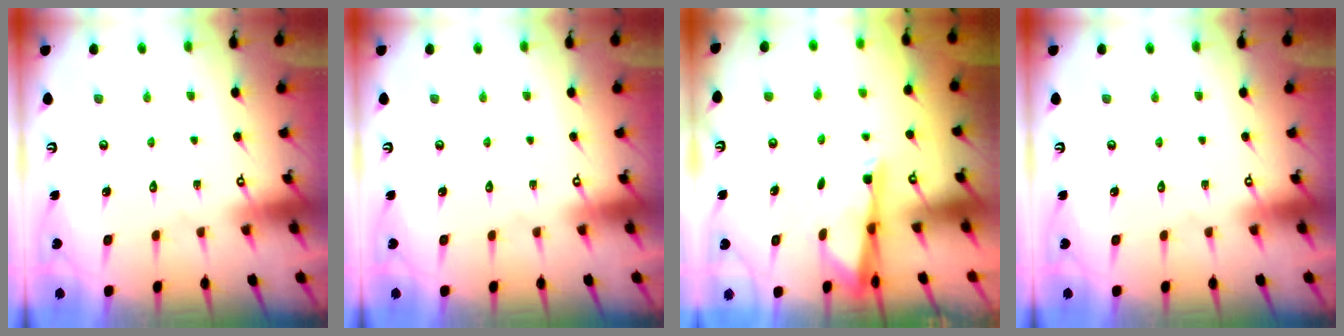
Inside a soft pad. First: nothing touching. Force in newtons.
{"total": 0.0}
{"total": 2.8, "press": 2.8, "slide": 0.5}
{"total": 0.0}